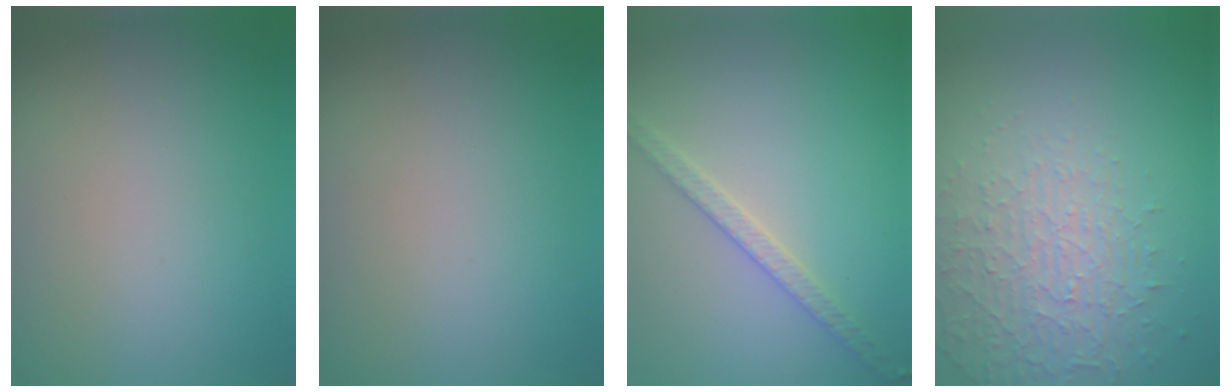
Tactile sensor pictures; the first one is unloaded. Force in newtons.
{"total": 0.0}
{"total": 2.5, "press": 2.4, "slide": 0.4}
{"total": 4.5, "press": 3.1, "slide": 3.4}